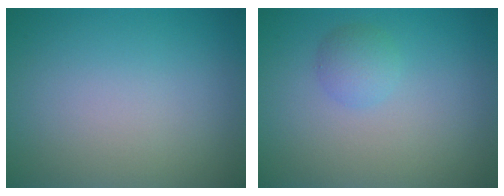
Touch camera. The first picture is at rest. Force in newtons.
{"total": 1.7, "press": 1.7, "slide": 0.0}